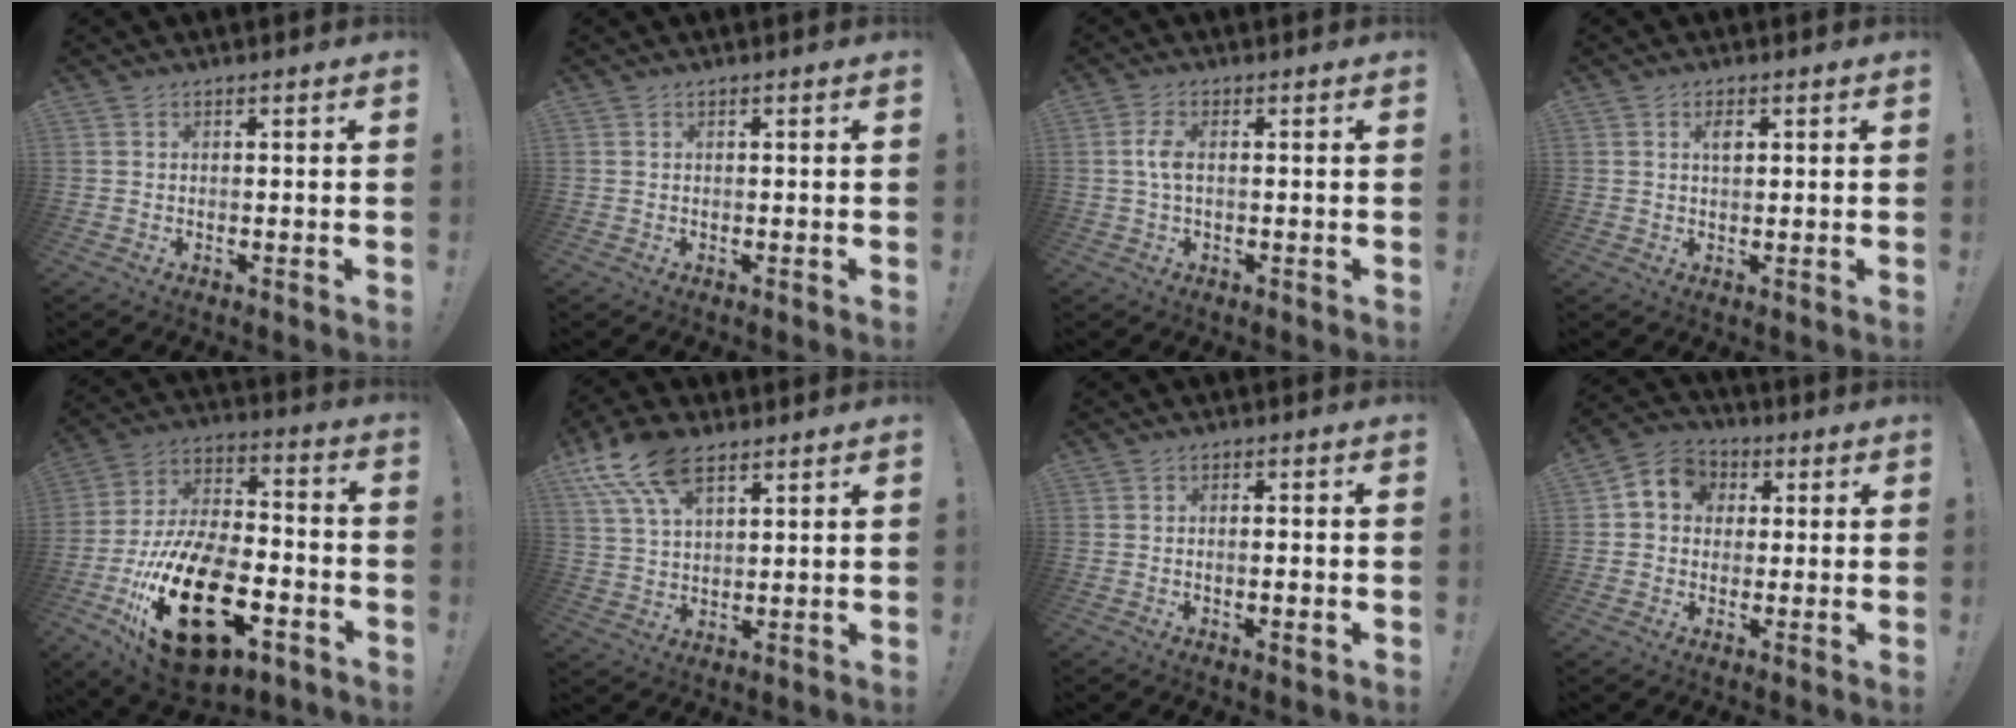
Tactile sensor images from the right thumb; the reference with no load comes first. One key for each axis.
{"total": 0.0}
{"total": 3.7, "fx": 0.0, "fy": 1.4, "fz": 3.5, "tx": -0.062, "ty": 0.002, "tz": -0.003}
{"total": 2.3, "fx": 0.7, "fy": 1.1, "fz": 1.9, "tx": -0.021, "ty": -0.003, "tz": 0.008}
{"total": 27.5, "fx": -10.8, "fy": 14.7, "fz": 20.7, "tx": -0.386, "ty": 0.064, "tz": -0.168}
{"total": 12.8, "fx": 7.6, "fy": 6.3, "fz": 8.3, "tx": -0.156, "ty": -0.023, "tz": 0.141}
{"total": 2.4, "fx": -0.9, "fy": 0.3, "fz": 2.2, "tx": -0.031, "ty": 0.001, "tz": -0.017}
{"total": 7.1, "fx": 1.1, "fy": 6.3, "fz": 2.9, "tx": -0.044, "ty": 0.007, "tz": 0.026}